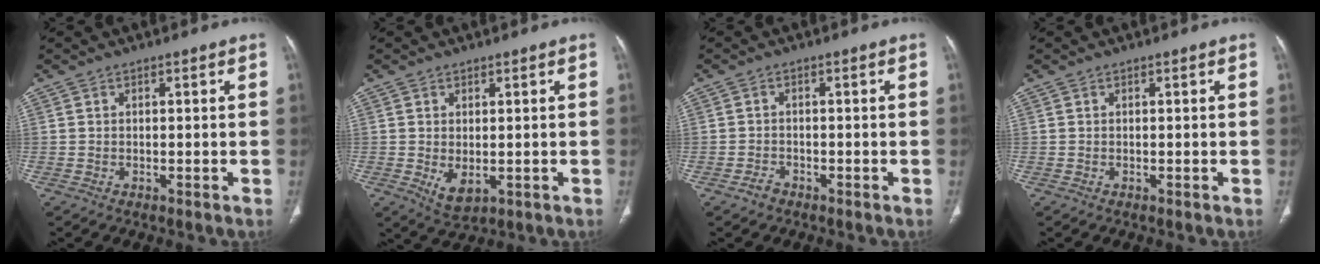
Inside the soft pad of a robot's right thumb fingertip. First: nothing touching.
{"total": 4.1, "force": [-0.6, 2.3, 3.3], "torque": [-0.052, -0.010, 0.007]}
{"total": 1.8, "force": [-1.3, 1.1, 0.5], "torque": [-0.012, 0.008, -0.022]}
{"total": 0.0}